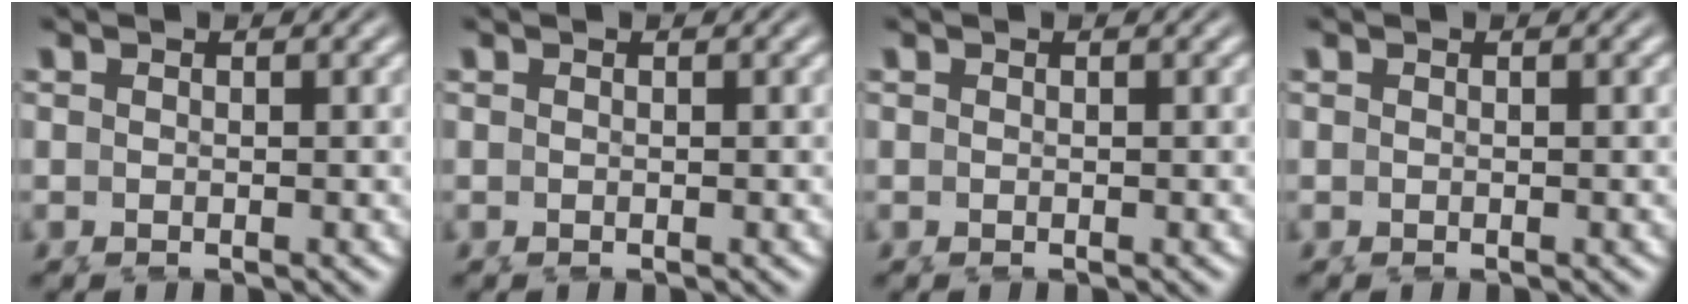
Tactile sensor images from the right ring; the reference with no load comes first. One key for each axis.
{"total": 0.0}
{"total": 0.0}
{"total": 0.0}